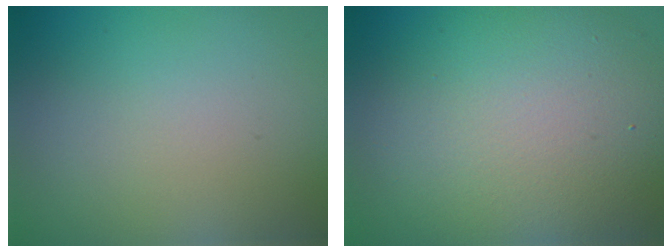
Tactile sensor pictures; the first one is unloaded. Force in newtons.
{"total": 11.6, "press": 11.5, "slide": 0.6}